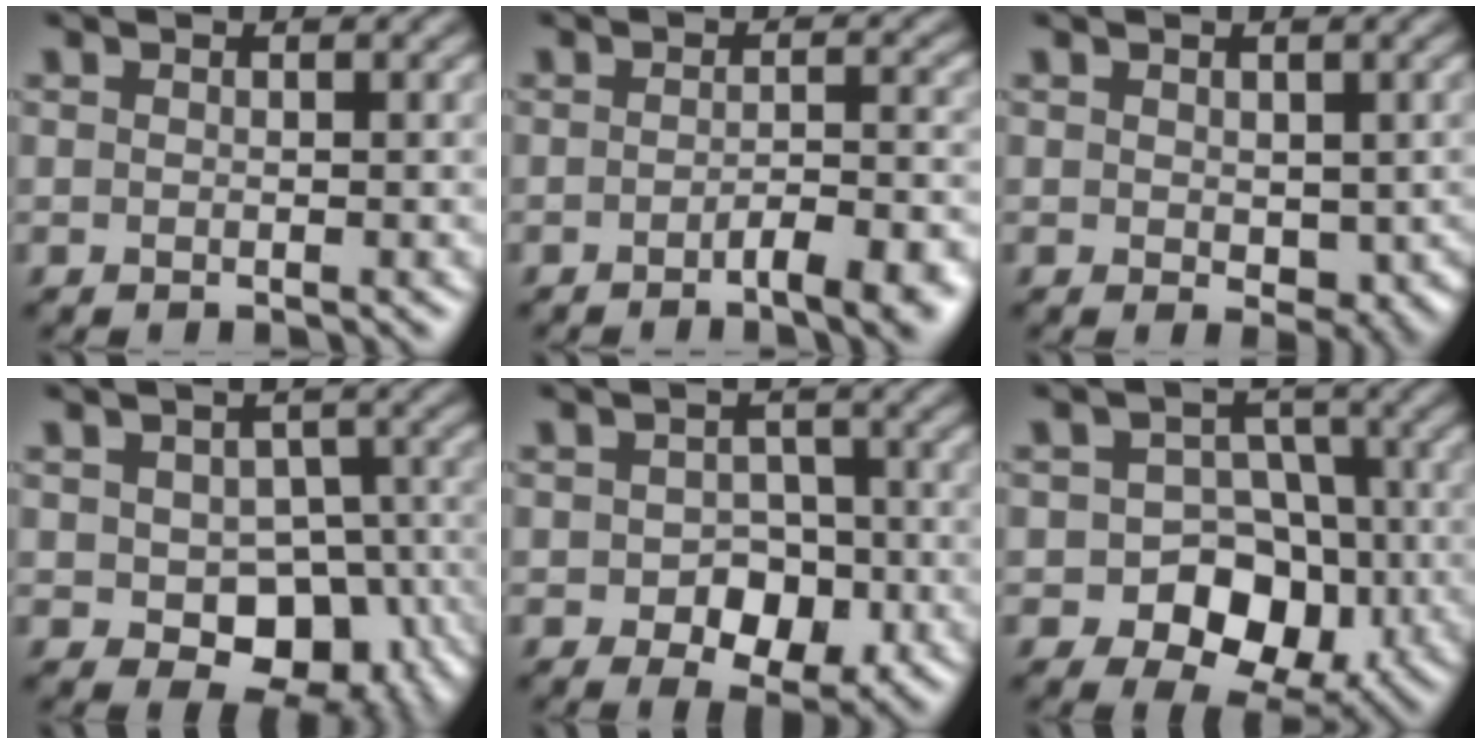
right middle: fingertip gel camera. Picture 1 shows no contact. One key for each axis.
{"total": 5.6, "fx": -2.7, "fy": 1.7, "fz": 4.6, "tx": -0.056, "ty": 0.001, "tz": -0.034}
{"total": 3.4, "fx": 0.2, "fy": 2.3, "fz": 2.5, "tx": -0.039, "ty": -0.007, "tz": 0.012}
{"total": 8.5, "fx": -2.4, "fy": 5.7, "fz": 5.8, "tx": -0.084, "ty": -0.014, "tz": -0.028}
{"total": 5.5, "fx": -1.7, "fy": 3.7, "fz": 3.7, "tx": -0.055, "ty": -0.006, "tz": -0.028}
{"total": 7.6, "fx": -2.6, "fy": 5.5, "fz": 4.5, "tx": -0.046, "ty": -0.003, "tz": -0.049}